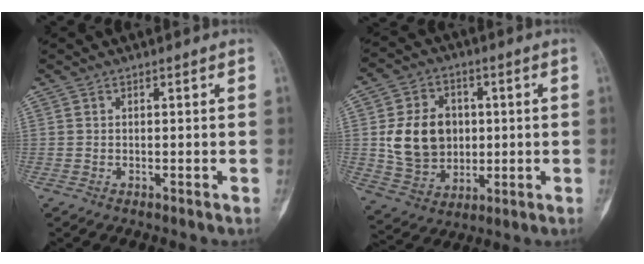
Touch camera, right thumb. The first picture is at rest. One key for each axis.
{"total": 13.7, "fx": 1.1, "fy": 11.1, "fz": 7.9, "tx": -0.100, "ty": -0.001, "tz": 0.032}